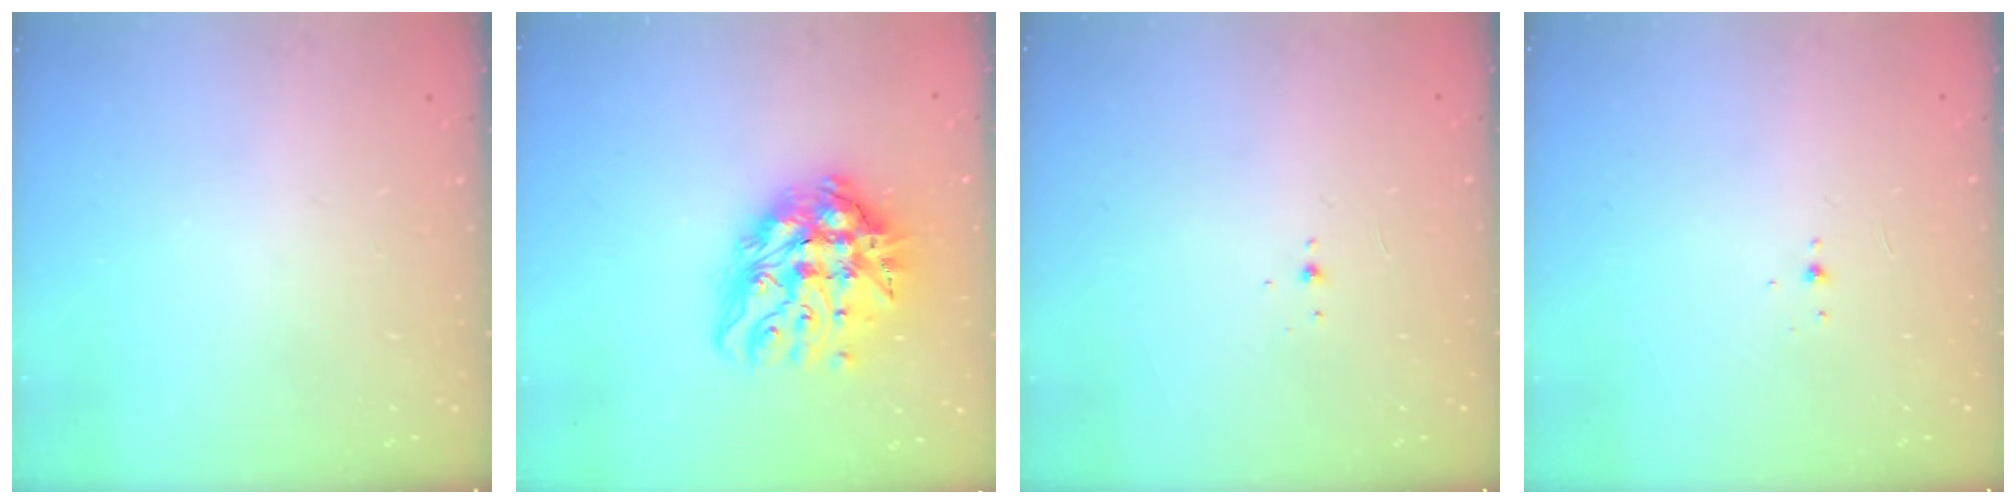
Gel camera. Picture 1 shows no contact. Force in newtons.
{"total": 17.8, "press": 17.8, "slide": 1.6}
{"total": 2.0, "press": 1.9, "slide": 0.8}
{"total": 2.0, "press": 1.9, "slide": 0.8}